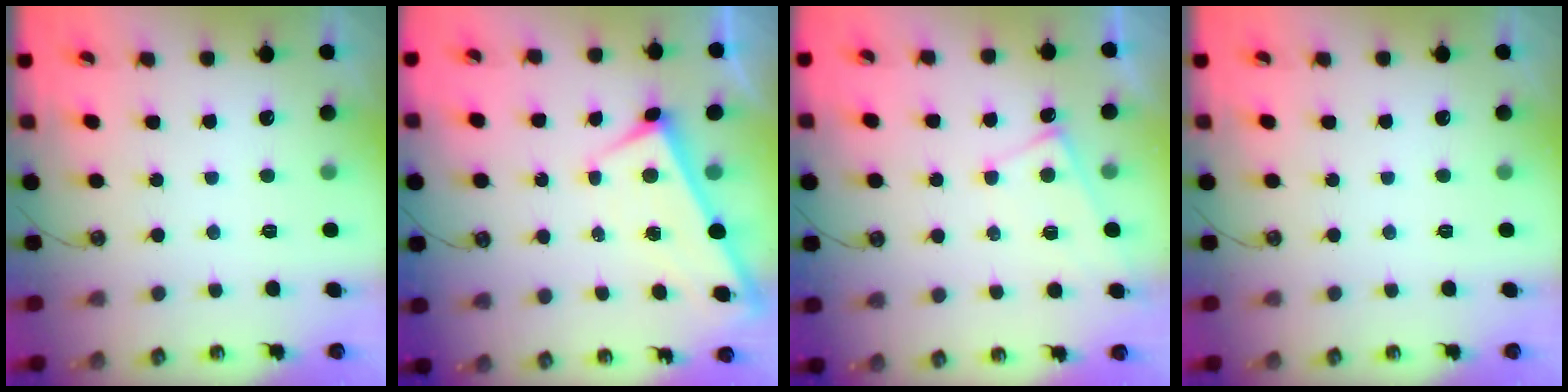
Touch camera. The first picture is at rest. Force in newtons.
{"total": 1.7, "press": 1.7, "slide": 0.1}
{"total": 3.9, "press": 3.9, "slide": 0.2}
{"total": 0.0}